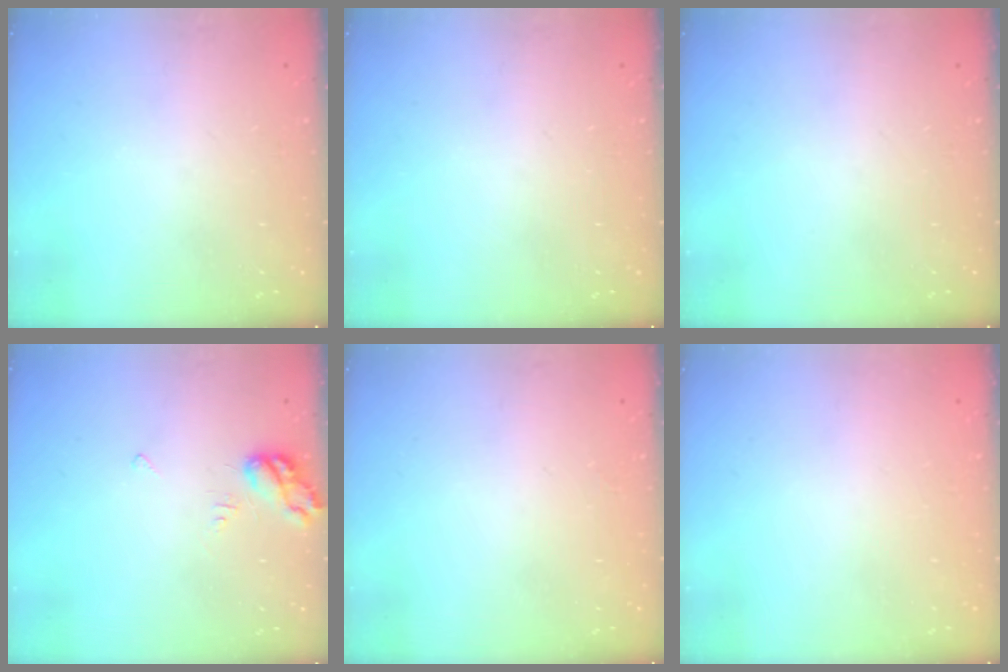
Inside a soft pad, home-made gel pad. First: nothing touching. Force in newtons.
{"total": 0.0}
{"total": 0.0}
{"total": 5.2, "press": 5.1, "slide": 0.6}
{"total": 2.1, "press": 2.1, "slide": 0.2}
{"total": 1.8, "press": 1.8, "slide": 0.1}